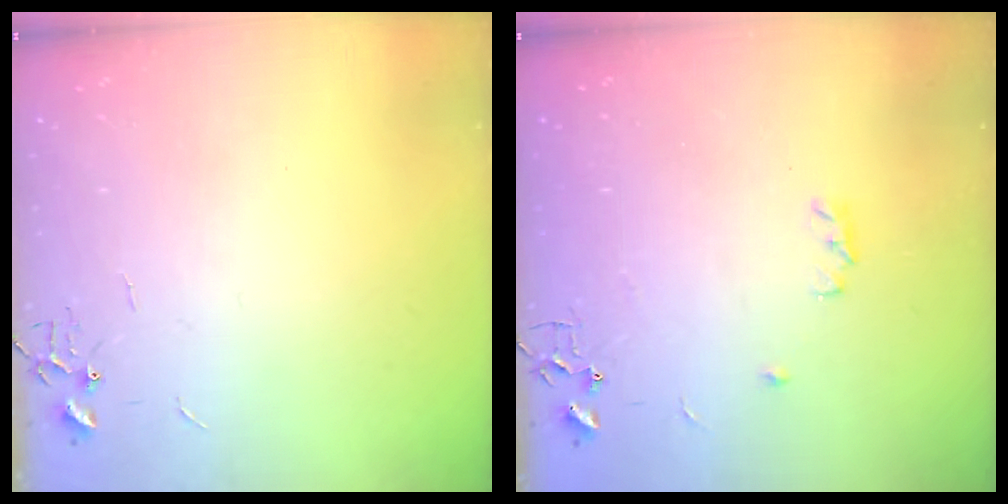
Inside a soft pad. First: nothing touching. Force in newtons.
{"total": 4.2, "press": 4.1, "slide": 0.9}